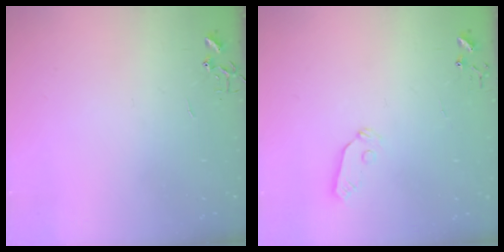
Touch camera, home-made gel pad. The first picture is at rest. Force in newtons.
{"total": 5.3, "press": 5.2, "slide": 0.3}